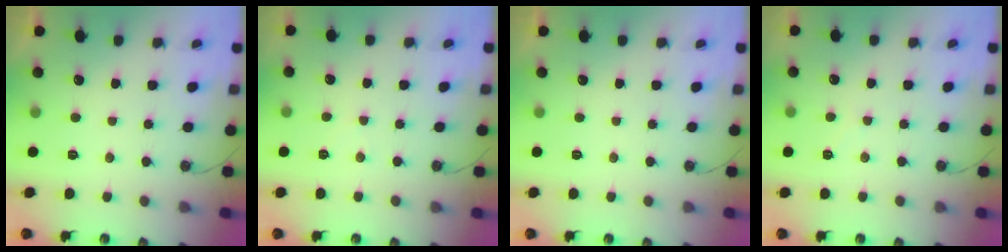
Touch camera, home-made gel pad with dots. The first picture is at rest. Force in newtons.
{"total": 2.9, "press": 2.9, "slide": 0.5}
{"total": 0.0}
{"total": 5.5, "press": 5.4, "slide": 0.8}